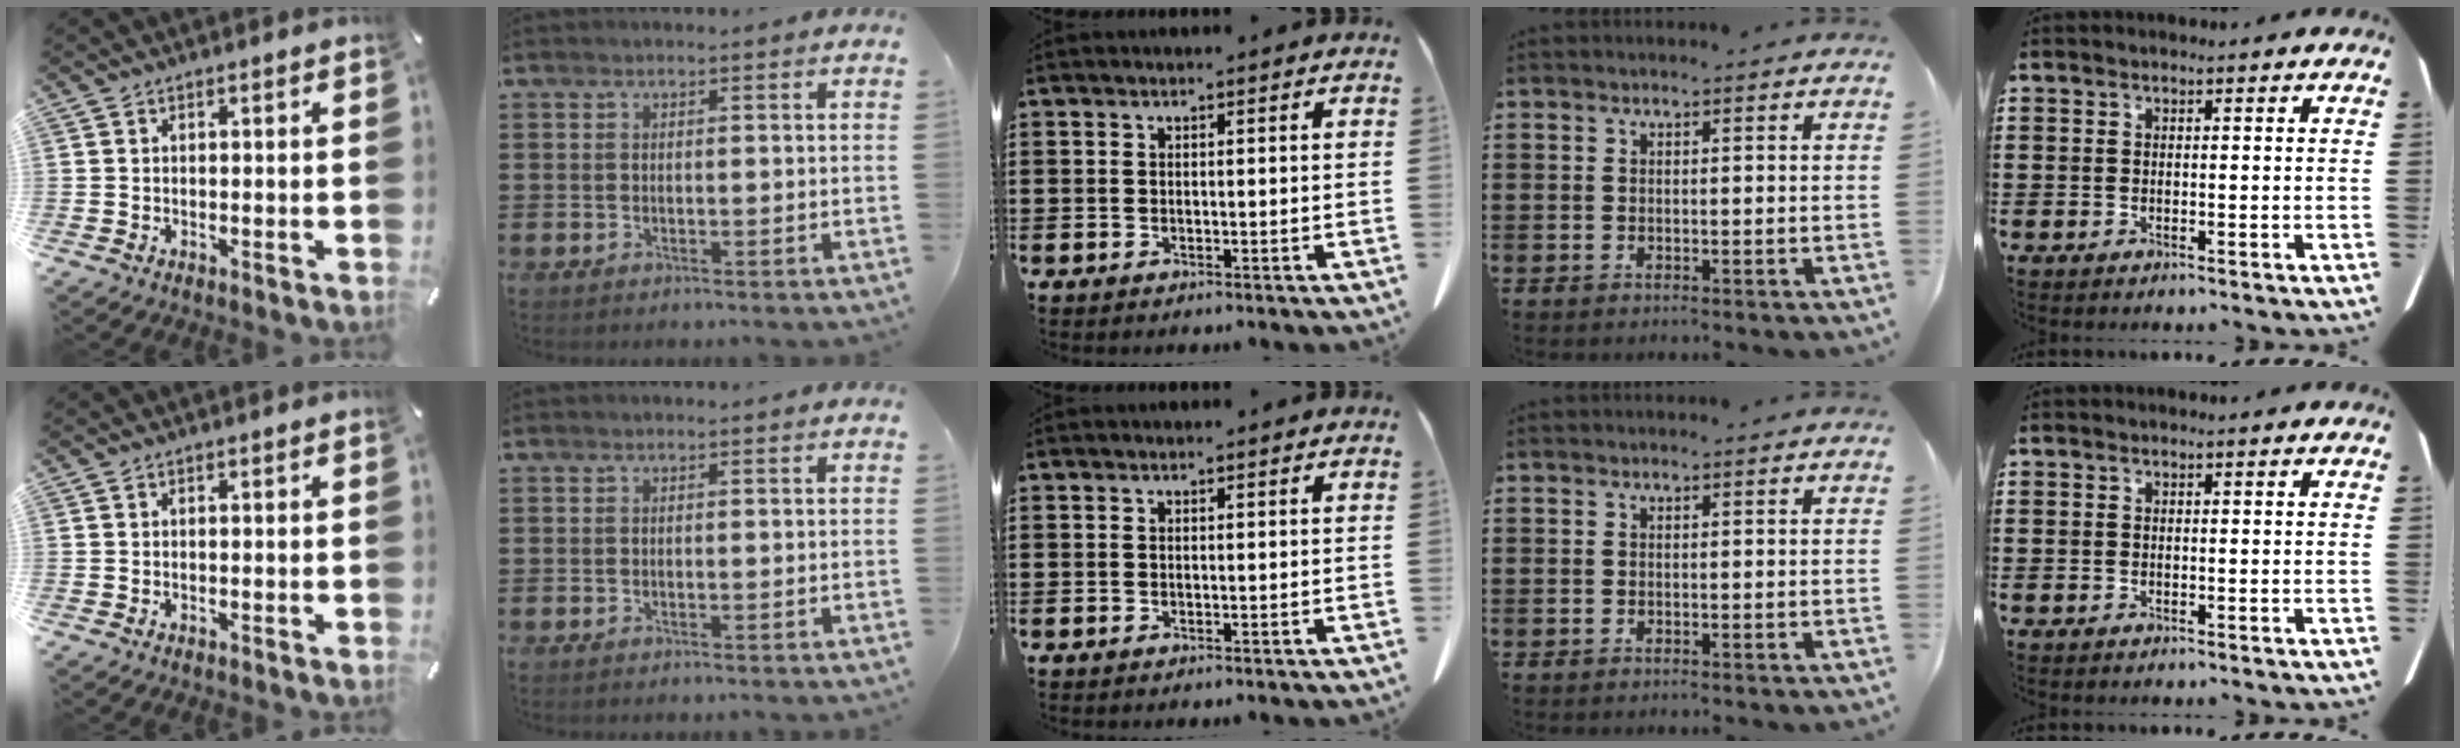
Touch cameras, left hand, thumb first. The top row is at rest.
{}